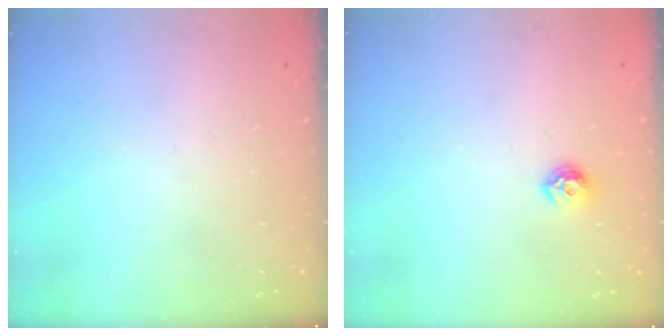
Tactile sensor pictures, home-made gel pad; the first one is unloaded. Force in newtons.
{"total": 7.5, "press": 7.4, "slide": 0.7}